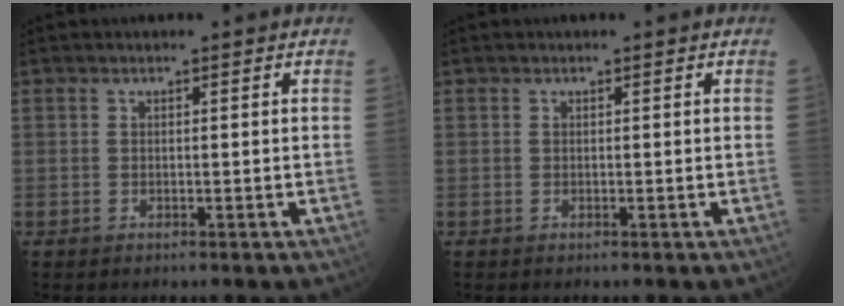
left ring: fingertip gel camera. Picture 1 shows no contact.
{"total": 0.0}